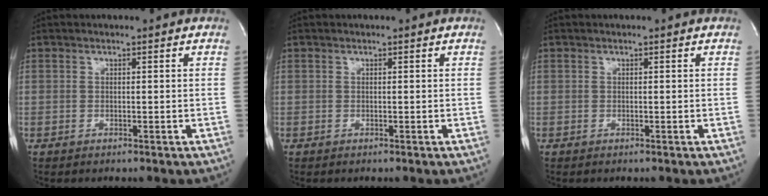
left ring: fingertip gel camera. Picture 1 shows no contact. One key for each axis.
{"total": 0.0}
{"total": 0.0}